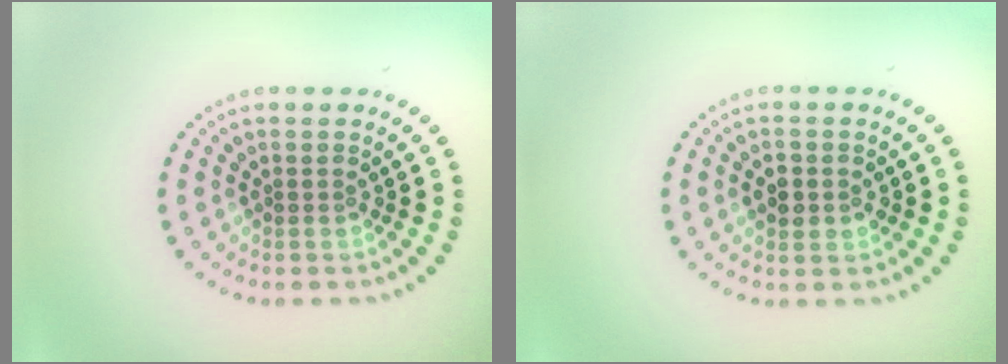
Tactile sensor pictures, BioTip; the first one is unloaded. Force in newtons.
{"total": 2.0, "press": 2.0, "slide": 0.3}